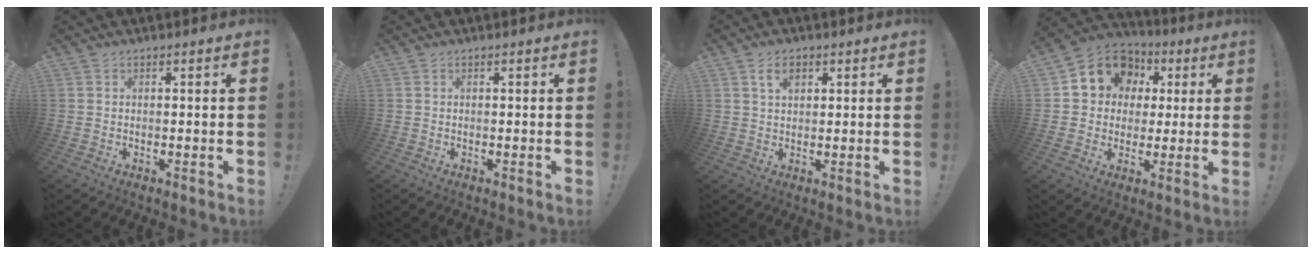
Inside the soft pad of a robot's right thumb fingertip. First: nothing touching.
{"total": 0.0}
{"total": 4.1, "force": [1.9, 2.5, 2.7], "torque": [-0.049, 0.004, 0.033]}
{"total": 12.8, "force": [3.9, 11.0, 5.3], "torque": [-0.077, -0.013, 0.080]}